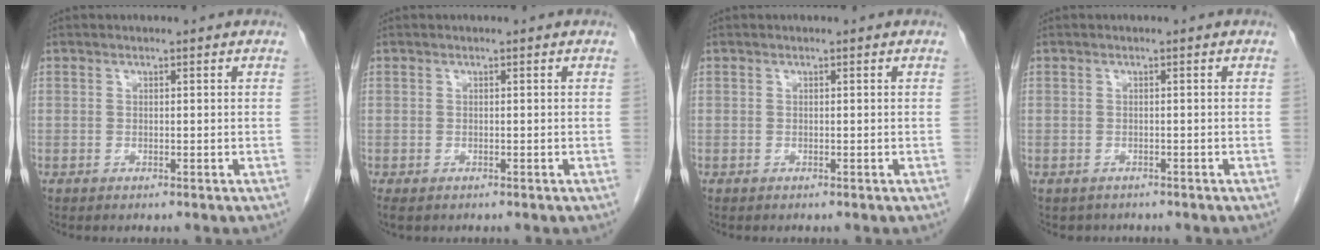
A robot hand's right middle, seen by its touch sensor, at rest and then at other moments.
{"total": 2.5, "force": [-1.8, 1.2, 1.2], "torque": [-0.024, -0.007, -0.027]}
{"total": 0.0}
{"total": 2.0, "force": [-1.7, 1.1, 0.1], "torque": [-0.008, 0.001, -0.024]}